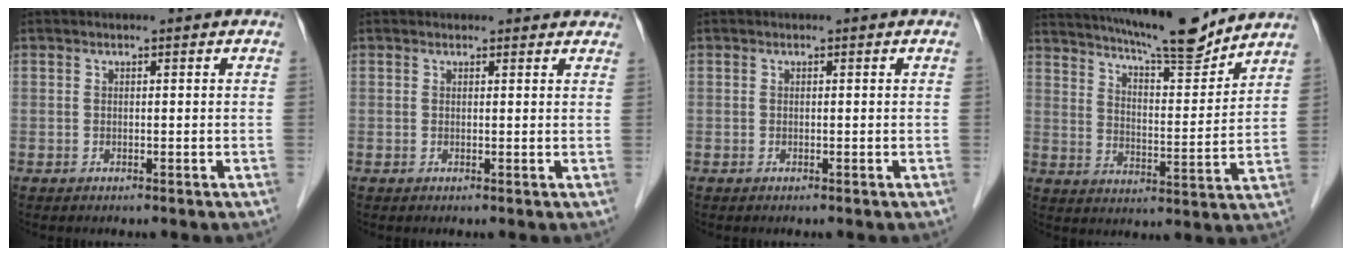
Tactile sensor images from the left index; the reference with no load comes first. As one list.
[{"total": 4.2, "force": [3.9, 1.4, 0.6], "torque": [0.001, 0.012, 0.034]}, {"total": 0.0}, {"total": 16.0, "force": [14.2, 1.0, 7.2], "torque": [-0.119, -0.006, 0.214]}]